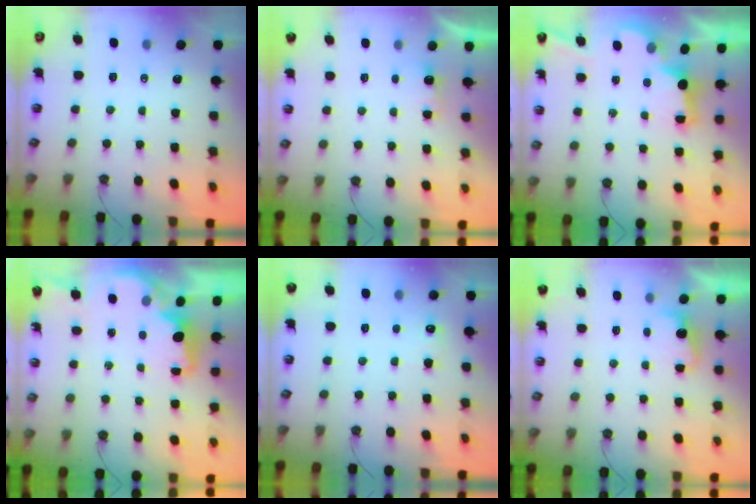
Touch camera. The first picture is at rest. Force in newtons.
{"total": 2.3, "press": 2.2, "slide": 0.9}
{"total": 2.7, "press": 2.6, "slide": 0.7}
{"total": 2.0, "press": 1.9, "slide": 0.7}
{"total": 4.2, "press": 4.1, "slide": 1.1}
{"total": 2.8, "press": 2.6, "slide": 1.0}